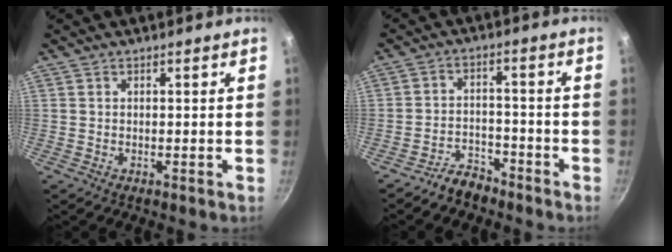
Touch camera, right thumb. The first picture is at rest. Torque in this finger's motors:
{"motor_torque": [-0.24, -0.05, -0.14, -0.03, 0.00]}